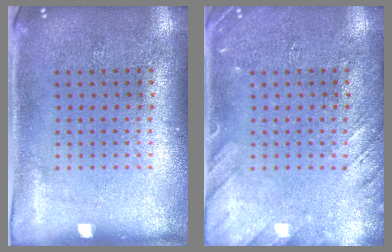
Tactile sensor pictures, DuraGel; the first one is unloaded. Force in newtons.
{"total": 2.1, "press": 2.1, "slide": 0.2}